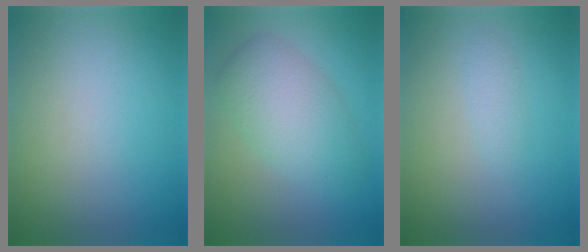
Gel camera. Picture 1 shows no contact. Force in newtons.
{"total": 5.2, "press": 5.2, "slide": 0.3}
{"total": 0.9, "press": 0.9, "slide": 0.0}